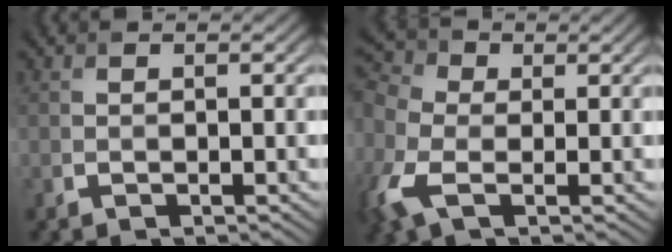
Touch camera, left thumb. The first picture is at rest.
{"total": 8.7, "force": [-1.7, 5.6, 6.4], "torque": [-0.205, 0.001, -0.050]}